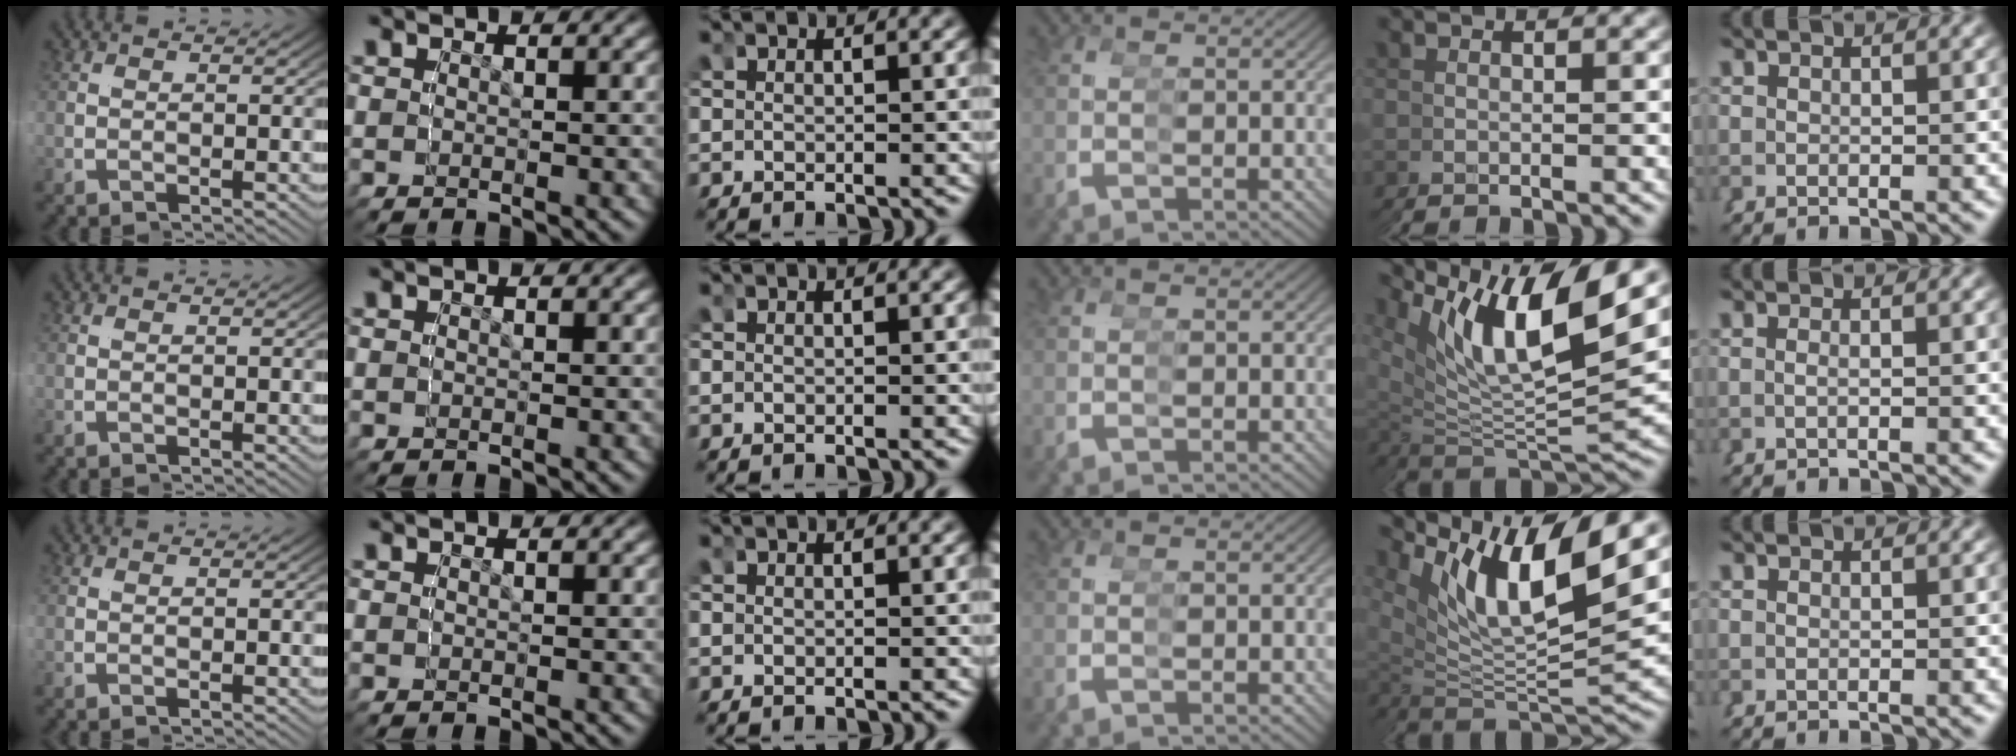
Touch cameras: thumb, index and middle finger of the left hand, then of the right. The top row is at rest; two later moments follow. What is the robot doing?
{"motion": "grasp_and_lifting", "object": "condiment"}